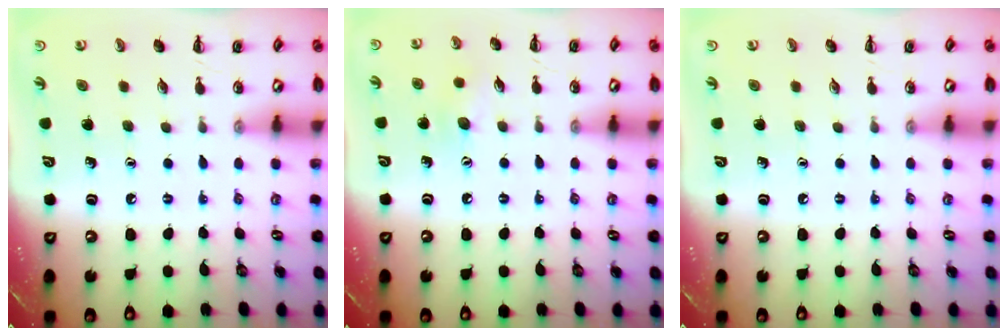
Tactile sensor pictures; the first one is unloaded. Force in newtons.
{"total": 5.6, "press": 5.4, "slide": 1.3}
{"total": 0.0}